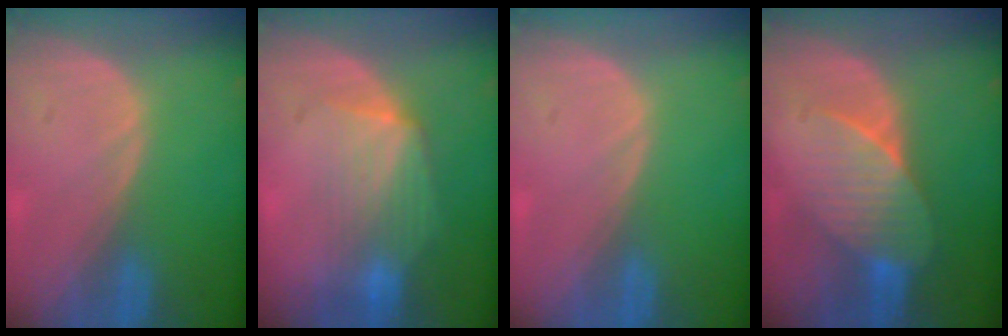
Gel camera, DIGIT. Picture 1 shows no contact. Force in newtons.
{"total": 7.0, "press": 6.6, "slide": 2.3}
{"total": 0.0}
{"total": 7.4, "press": 6.9, "slide": 2.4}